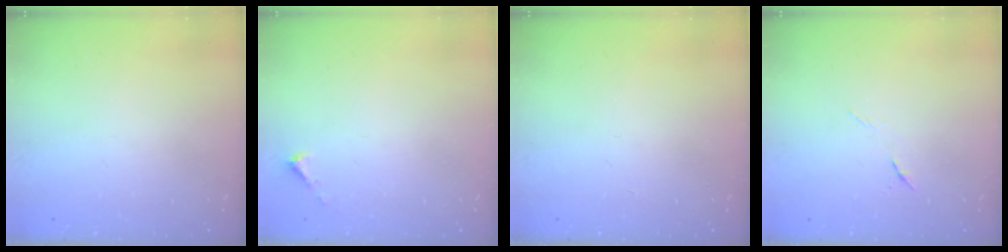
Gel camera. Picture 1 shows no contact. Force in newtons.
{"total": 2.1, "press": 2.1, "slide": 0.2}
{"total": 0.0}
{"total": 6.2, "press": 6.1, "slide": 0.9}